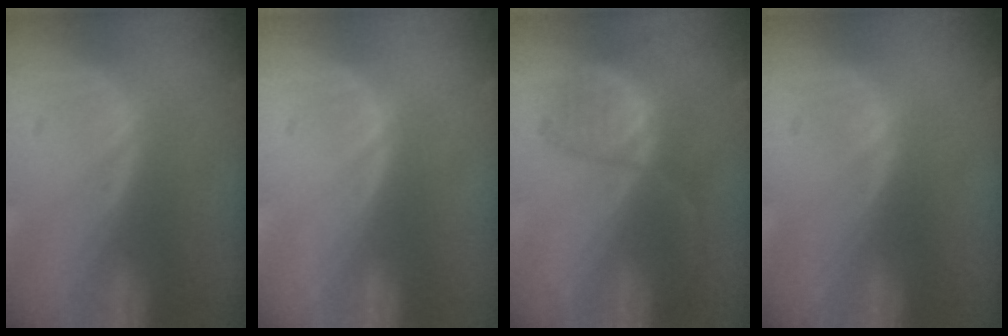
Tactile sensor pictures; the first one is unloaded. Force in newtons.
{"total": 0.0}
{"total": 6.3, "press": 5.9, "slide": 2.3}
{"total": 0.0}